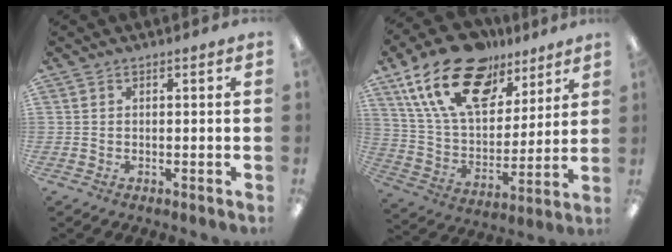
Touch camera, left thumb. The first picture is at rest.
{"total": 22.0, "force": [13.7, 11.8, 12.5], "torque": [-0.236, -0.068, 0.247]}